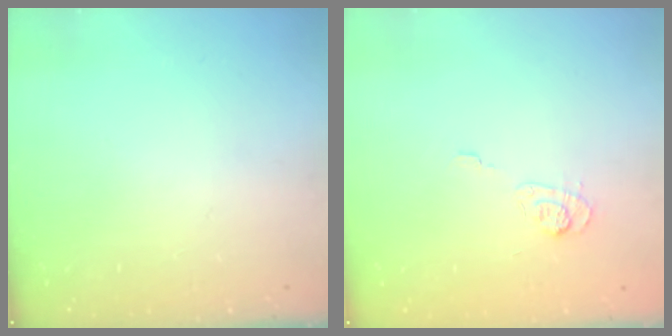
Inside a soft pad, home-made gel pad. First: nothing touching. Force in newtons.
{"total": 3.1, "press": 2.7, "slide": 1.6}